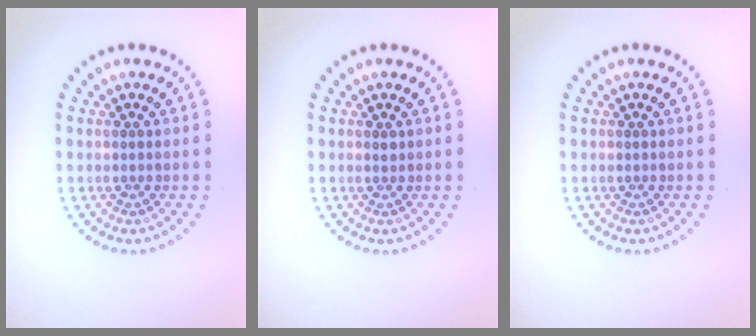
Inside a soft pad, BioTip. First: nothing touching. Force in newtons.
{"total": 0.5, "press": 0.3, "slide": 0.4}
{"total": 0.0}